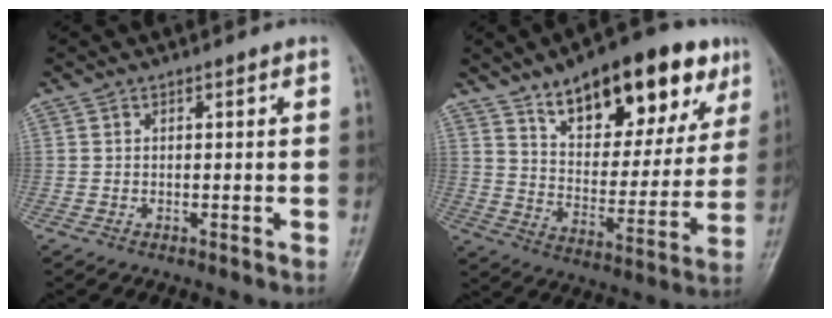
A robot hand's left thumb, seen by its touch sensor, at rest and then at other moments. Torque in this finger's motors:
{"motor_torque": [1.89, 1.89, 1.52, -1.25, 0.12]}